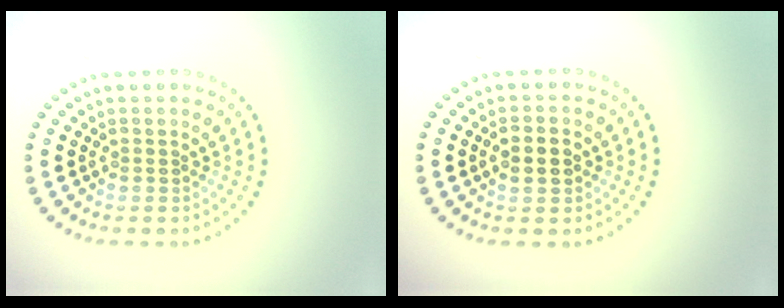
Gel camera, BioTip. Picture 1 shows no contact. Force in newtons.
{"total": 2.1, "press": 2.1, "slide": 0.1}